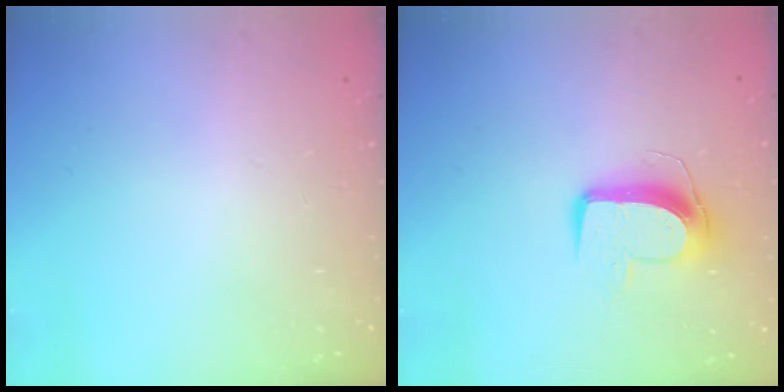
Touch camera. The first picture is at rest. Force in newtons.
{"total": 9.8, "press": 9.7, "slide": 0.7}